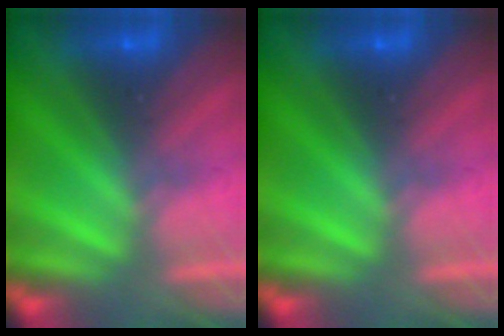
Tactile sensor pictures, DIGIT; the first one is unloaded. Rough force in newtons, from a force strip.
{"total": 0.0}